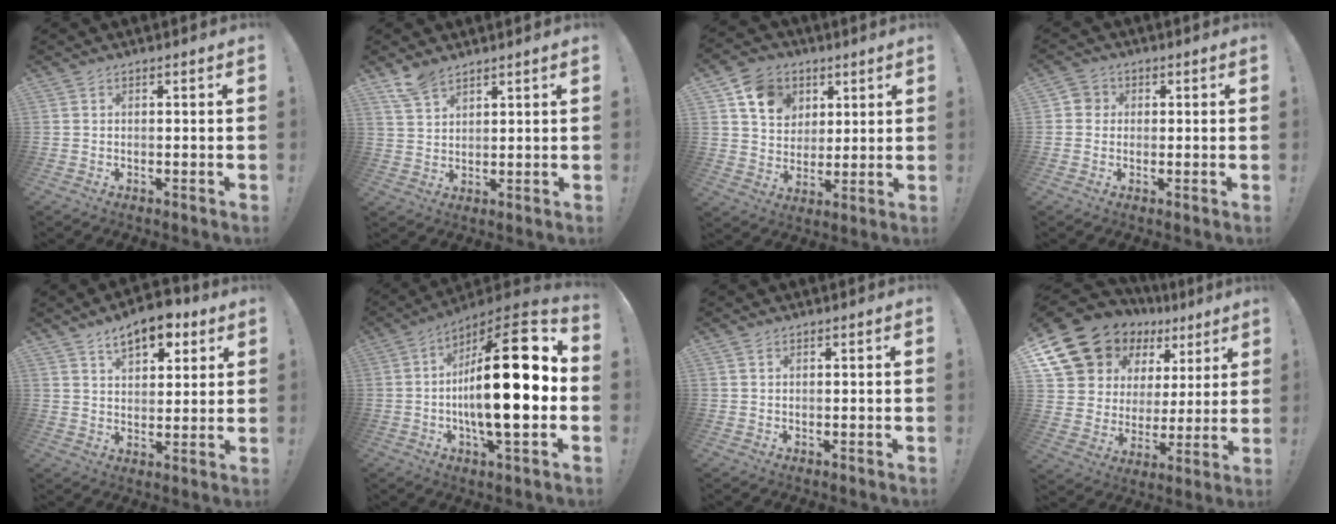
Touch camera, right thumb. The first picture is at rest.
{"total": 6.4, "force": [5.1, 2.6, 2.8], "torque": [-0.056, -0.024, 0.098]}
{"total": 12.1, "force": [5.8, 9.7, 4.4], "torque": [-0.075, -0.020, 0.118]}
{"total": 3.5, "force": [0.1, 3.3, 1.0], "torque": [-0.005, 0.006, 0.000]}
{"total": 10.8, "force": [6.4, 5.7, 6.5], "torque": [-0.090, -0.028, 0.114]}
{"total": 24.7, "force": [-0.5, 6.6, 23.8], "torque": [-0.388, -0.004, -0.020]}
{"total": 0.7, "force": [0.5, 0.4, 0.4], "torque": [-0.004, -0.001, 0.009]}
{"total": 15.6, "force": [12.0, 8.8, 4.7], "torque": [-0.094, -0.091, 0.243]}